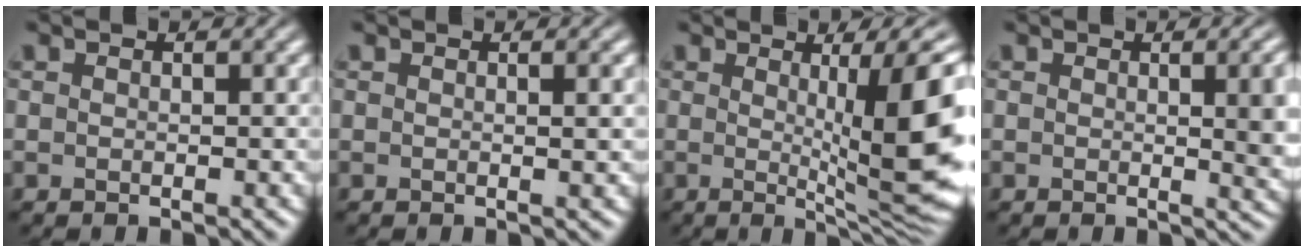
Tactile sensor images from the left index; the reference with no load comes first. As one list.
[{"total": 1.5, "force": [0.2, 0.4, 1.4], "torque": [-0.014, 0.002, -0.001]}, {"total": 11.3, "force": [0.8, 2.4, 11.0], "torque": [-0.135, -0.009, 0.017]}, {"total": 4.3, "force": [0.4, 1.3, 4.1], "torque": [-0.041, -0.001, 0.005]}]